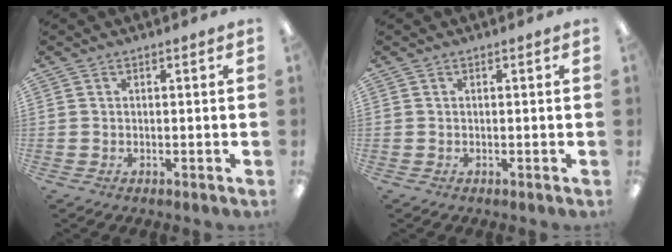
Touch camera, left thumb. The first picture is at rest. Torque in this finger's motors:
{"motor_torque": [0.00, 0.00, 0.13, -0.13, 0.00]}